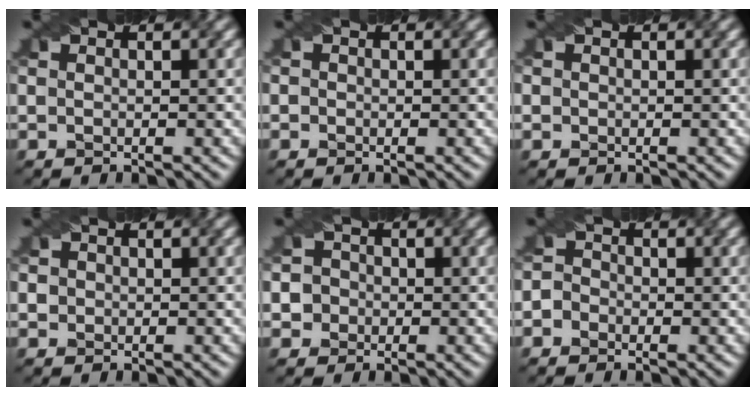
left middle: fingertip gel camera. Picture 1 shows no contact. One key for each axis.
{"total": 0.8, "fx": 0.2, "fy": 0.7, "fz": 0.3, "tx": 0.008, "ty": 0.015, "tz": -0.008}
{"total": 1.3, "fx": 0.6, "fy": 1.1, "fz": 0.5, "tx": -0.003, "ty": 0.015, "tz": 0.003}
{"total": 1.9, "fx": 0.7, "fy": 1.7, "fz": 0.7, "tx": -0.004, "ty": 0.018, "tz": 0.003}
{"total": 3.7, "fx": -0.2, "fy": 3.6, "fz": 0.9, "tx": 0.000, "ty": 0.033, "tz": -0.021}
{"total": 1.9, "fx": -0.9, "fy": 1.6, "fz": 0.4, "tx": 0.011, "ty": 0.016, "tz": -0.033}